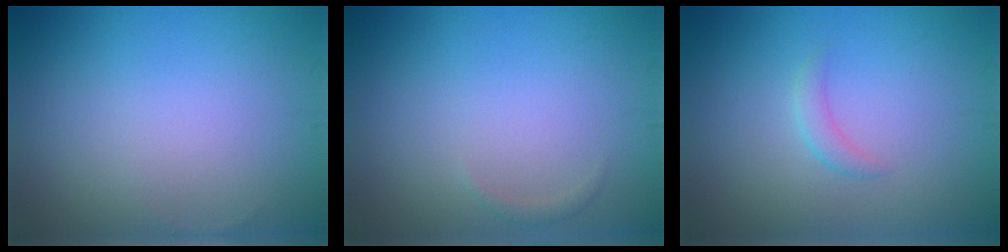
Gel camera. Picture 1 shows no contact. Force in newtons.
{"total": 0.6, "press": 0.6, "slide": 0.0}
{"total": 1.2, "press": 1.1, "slide": 0.0}